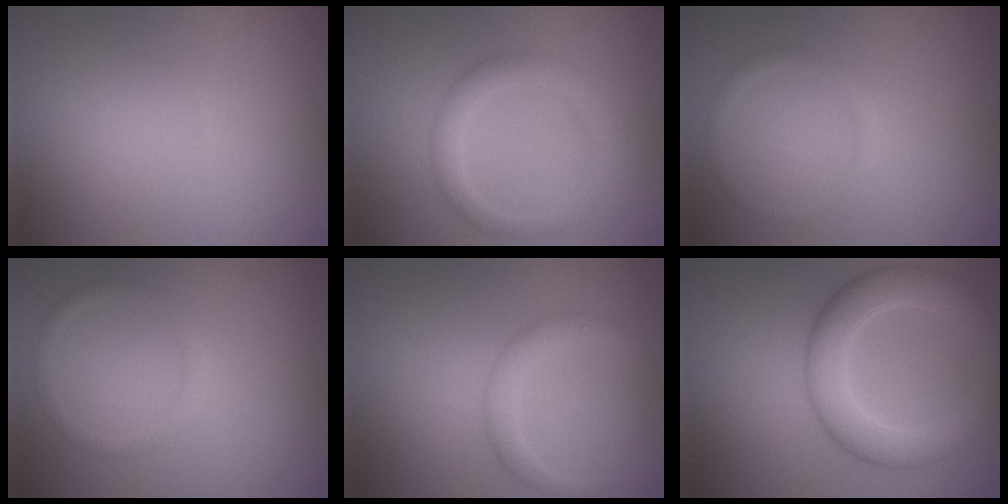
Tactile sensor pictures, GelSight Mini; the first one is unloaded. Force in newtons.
{"total": 2.7, "press": 2.7, "slide": 0.1}
{"total": 0.9, "press": 0.9, "slide": 0.1}
{"total": 1.2, "press": 1.2, "slide": 0.1}
{"total": 2.3, "press": 2.3, "slide": 0.0}
{"total": 5.9, "press": 5.9, "slide": 0.0}